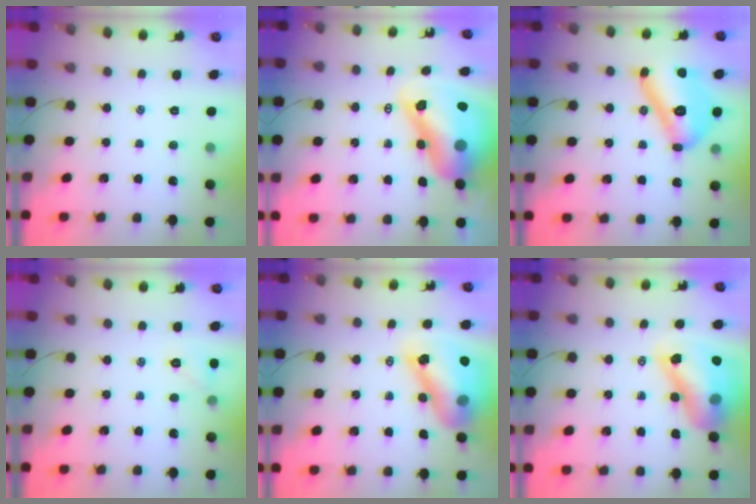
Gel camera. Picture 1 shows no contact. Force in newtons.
{"total": 17.0, "press": 16.3, "slide": 5.1}
{"total": 17.7, "press": 17.7, "slide": 1.1}
{"total": 4.9, "press": 4.7, "slide": 1.5}
{"total": 15.9, "press": 15.3, "slide": 4.4}
{"total": 16.2, "press": 15.6, "slide": 4.4}